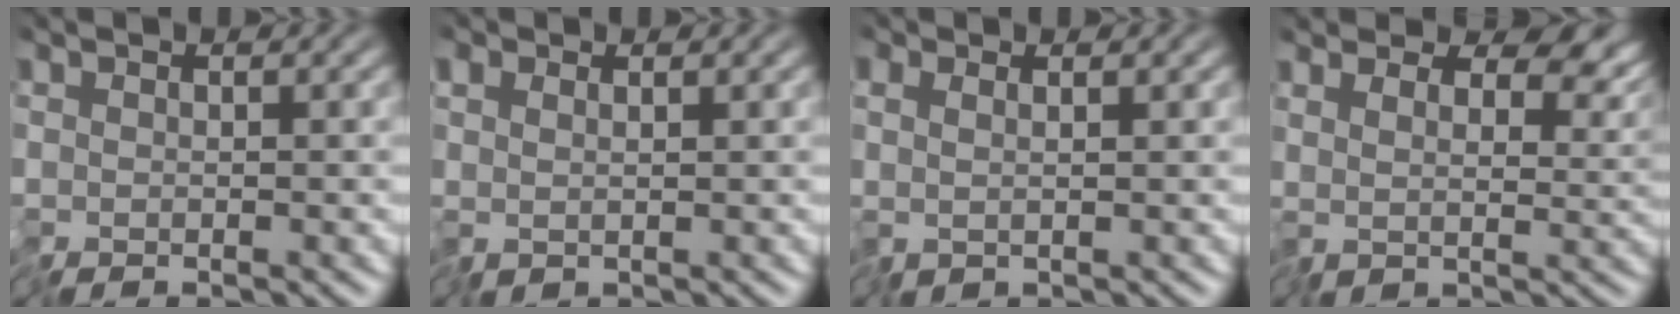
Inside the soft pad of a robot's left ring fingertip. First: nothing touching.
{"total": 0.7, "force": [0.6, 0.3, 0.3], "torque": [-0.010, 0.003, 0.011]}
{"total": 0.7, "force": [0.5, 0.1, 0.5], "torque": [-0.013, 0.002, 0.011]}
{"total": 6.5, "force": [4.3, 3.1, 3.8], "torque": [-0.071, 0.005, 0.077]}